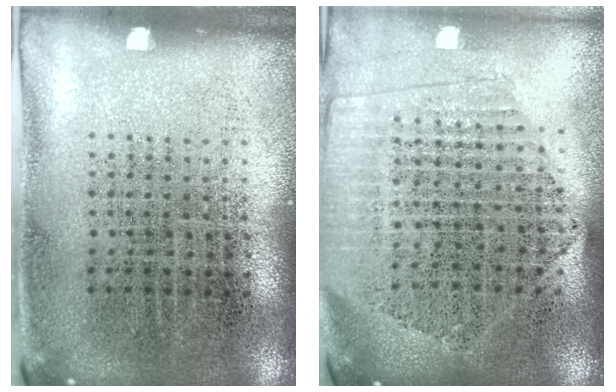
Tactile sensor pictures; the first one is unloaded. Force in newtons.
{"total": 2.0, "press": 1.8, "slide": 0.9}